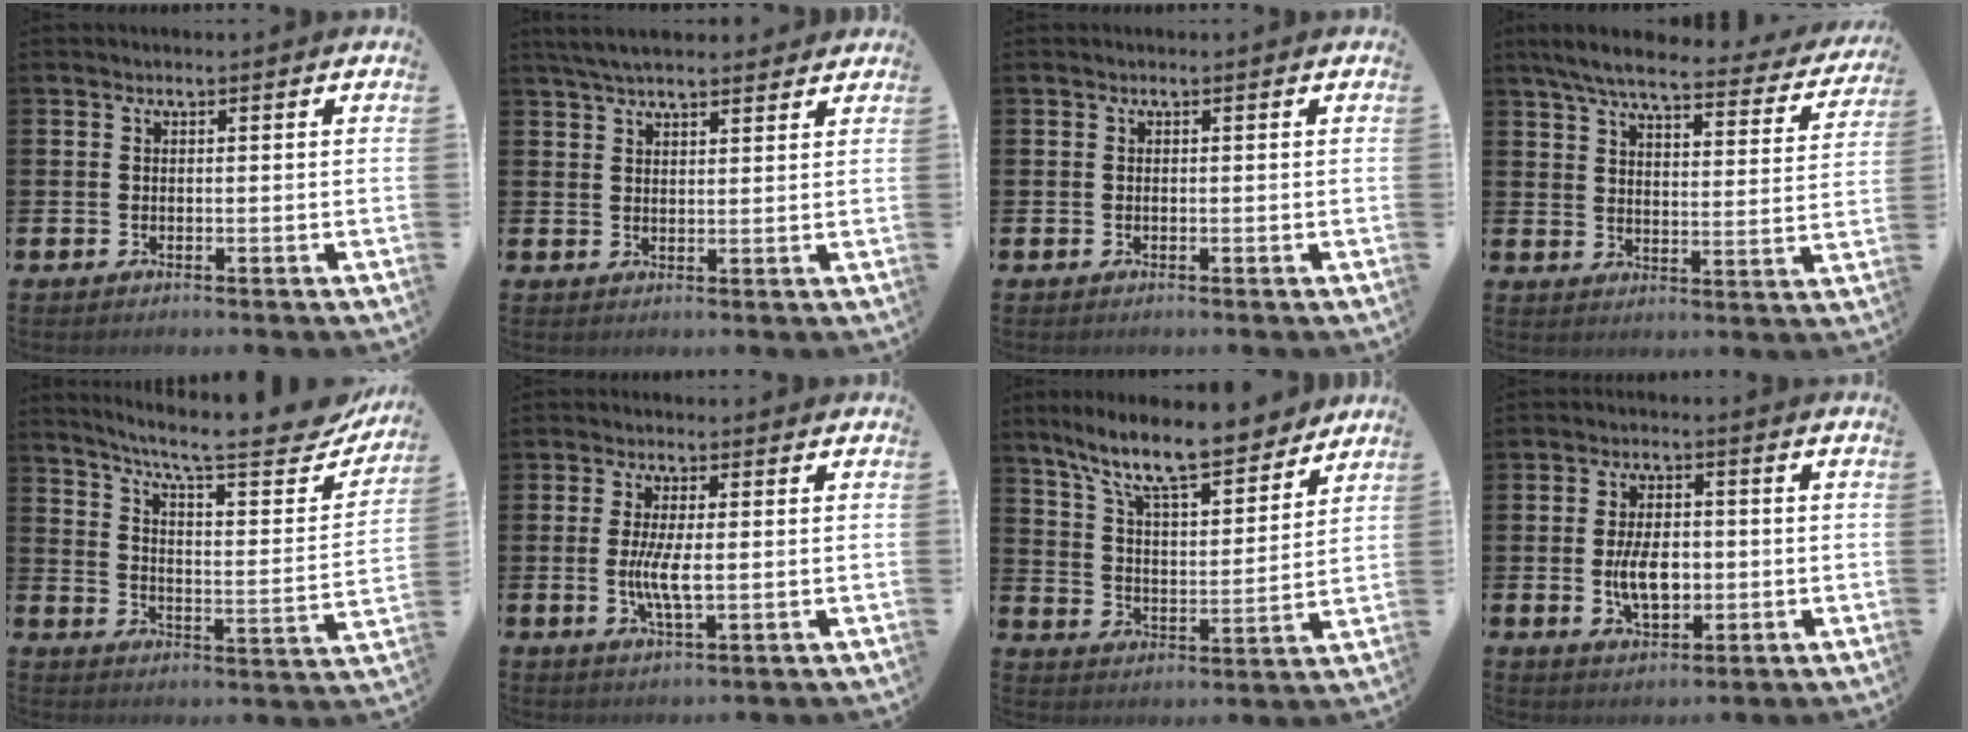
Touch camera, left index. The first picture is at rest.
{"total": 4.8, "force": [4.4, 1.2, 1.5], "torque": [-0.037, -0.008, 0.082]}
{"total": 0.0}
{"total": 6.9, "force": [5.9, 1.3, 3.3], "torque": [-0.084, -0.035, 0.095]}
{"total": 9.8, "force": [8.0, 1.5, 5.5], "torque": [-0.110, -0.052, 0.122]}
{"total": 4.7, "force": [0.0, 1.3, 4.5], "torque": [-0.073, -0.001, -0.002]}
{"total": 11.7, "force": [10.1, 2.3, 5.5], "torque": [-0.131, -0.061, 0.174]}
{"total": 5.8, "force": [-0.6, 3.3, 4.8], "torque": [-0.078, -0.001, -0.015]}